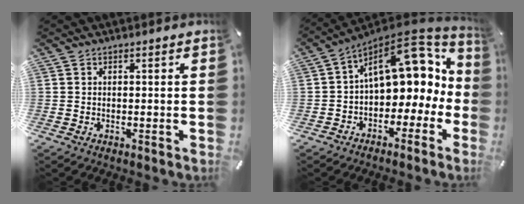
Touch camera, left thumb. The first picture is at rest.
{"total": 17.5, "force": [5.8, 11.1, 12.2], "torque": [-0.159, -0.041, 0.106]}